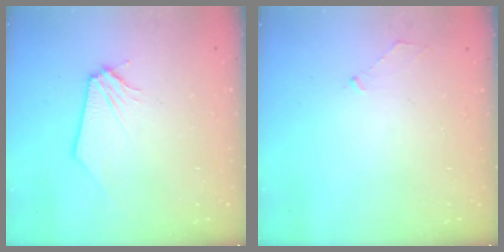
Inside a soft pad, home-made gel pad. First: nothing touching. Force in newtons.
{"total": 2.2, "press": 2.1, "slide": 0.4}